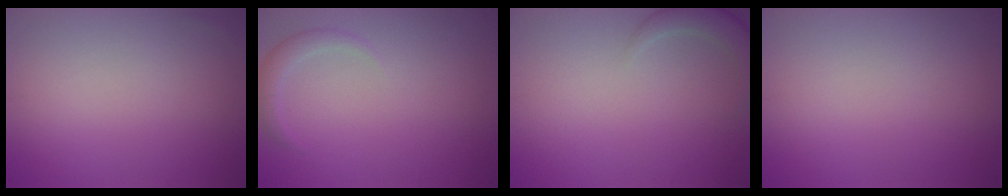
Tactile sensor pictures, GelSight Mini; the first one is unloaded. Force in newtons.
{"total": 1.4, "press": 1.4, "slide": 0.1}
{"total": 2.3, "press": 2.3, "slide": 0.2}
{"total": 0.0}